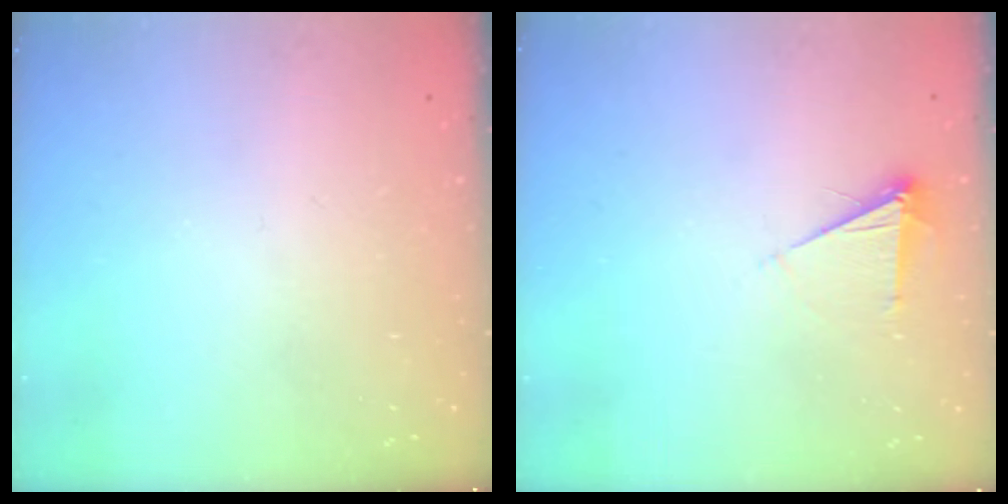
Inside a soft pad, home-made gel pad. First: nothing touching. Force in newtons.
{"total": 3.4, "press": 3.3, "slide": 0.5}